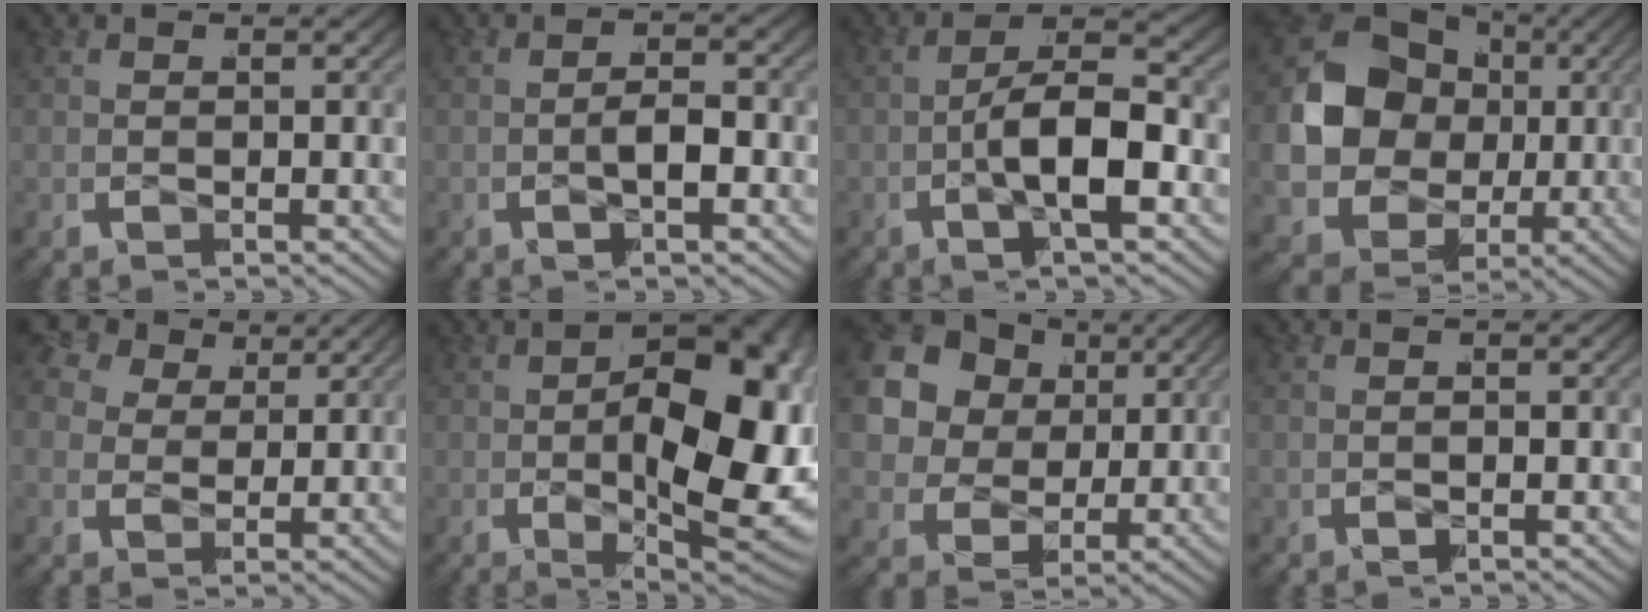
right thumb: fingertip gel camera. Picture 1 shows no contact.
{"total": 2.9, "force": [-1.1, 0.9, 2.5], "torque": [-0.045, 0.005, -0.023]}
{"total": 8.3, "force": [-1.6, 3.7, 7.3], "torque": [-0.135, -0.007, -0.027]}
{"total": 15.0, "force": [0.0, 12.0, 8.9], "torque": [-0.237, -0.039, 0.011]}
{"total": 8.7, "force": [3.3, 6.8, 4.3], "torque": [-0.080, 0.012, 0.042]}
{"total": 18.0, "force": [-2.7, 9.0, 15.3], "torque": [-0.234, -0.046, -0.020]}
{"total": 13.0, "force": [2.8, 10.4, 7.2], "torque": [-0.180, -0.007, 0.036]}
{"total": 0.7, "force": [-0.5, 0.1, 0.4], "torque": [-0.007, 0.000, -0.010]}